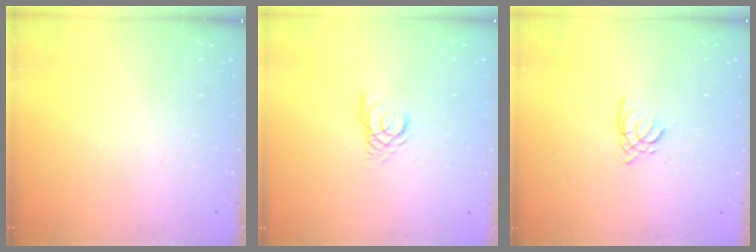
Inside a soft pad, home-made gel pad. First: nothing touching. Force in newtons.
{"total": 2.9, "press": 2.9, "slide": 0.1}
{"total": 2.2, "press": 2.2, "slide": 0.0}